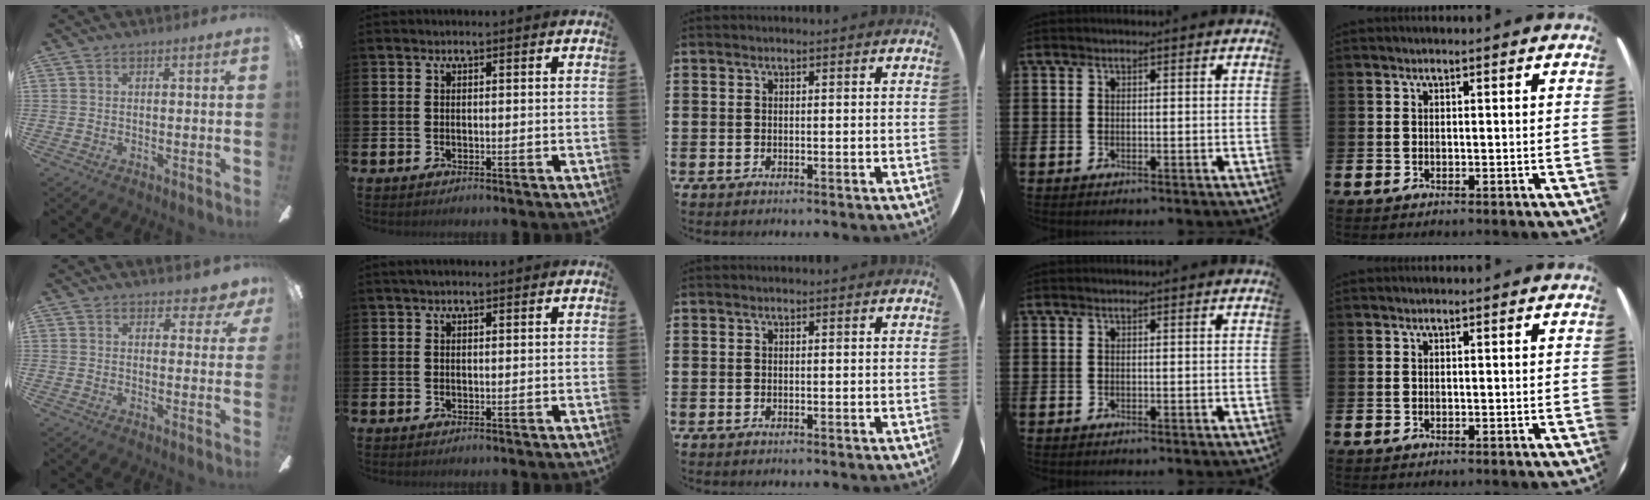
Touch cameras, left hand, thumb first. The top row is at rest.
{"thumb": {"total": 3.5, "force": [2.6, 1.8, 1.6], "torque": [-0.005, -0.016, 0.043]}, "index": {"total": 1.2, "force": [0.9, 0.3, 0.7], "torque": [-0.010, 0.003, 0.014]}}